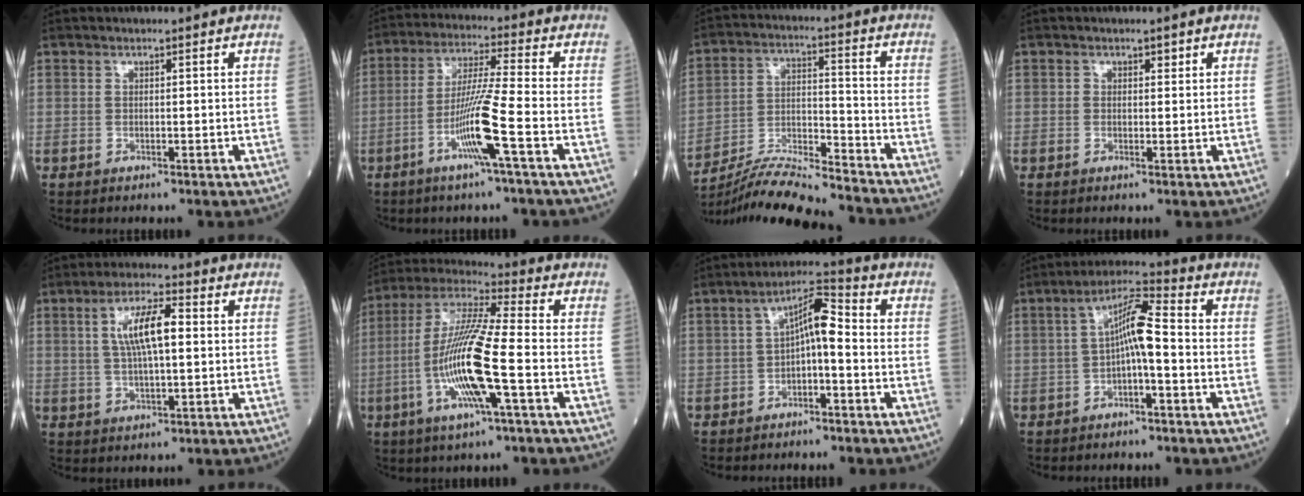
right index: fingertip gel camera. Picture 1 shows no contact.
{"total": 9.6, "force": [-3.8, -1.4, 8.6], "torque": [-0.169, -0.006, -0.077]}
{"total": 16.3, "force": [-15.4, 0.3, 5.5], "torque": [-0.109, 0.001, -0.261]}
{"total": 0.9, "force": [0.4, 0.7, 0.4], "torque": [0.001, 0.000, 0.005]}
{"total": 8.3, "force": [1.7, 2.0, 7.9], "torque": [-0.149, 0.014, 0.031]}
{"total": 14.9, "force": [-3.7, 0.7, 14.4], "torque": [-0.293, -0.005, -0.077]}
{"total": 6.1, "force": [-0.6, 1.5, 5.9], "torque": [-0.098, 0.029, -0.014]}
{"total": 7.1, "force": [-0.7, 1.2, 7.0], "torque": [-0.124, 0.026, -0.015]}